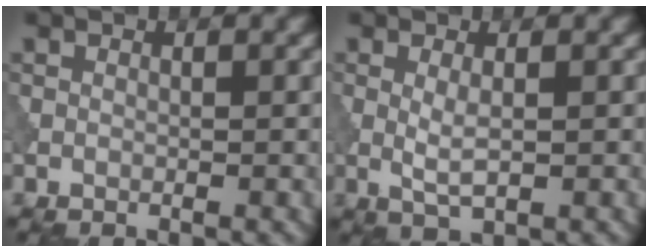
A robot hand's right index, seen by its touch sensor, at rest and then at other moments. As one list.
[{"total": 2.0, "force": [0.1, 0.5, 1.9], "torque": [-0.045, -0.001, 0.003]}]